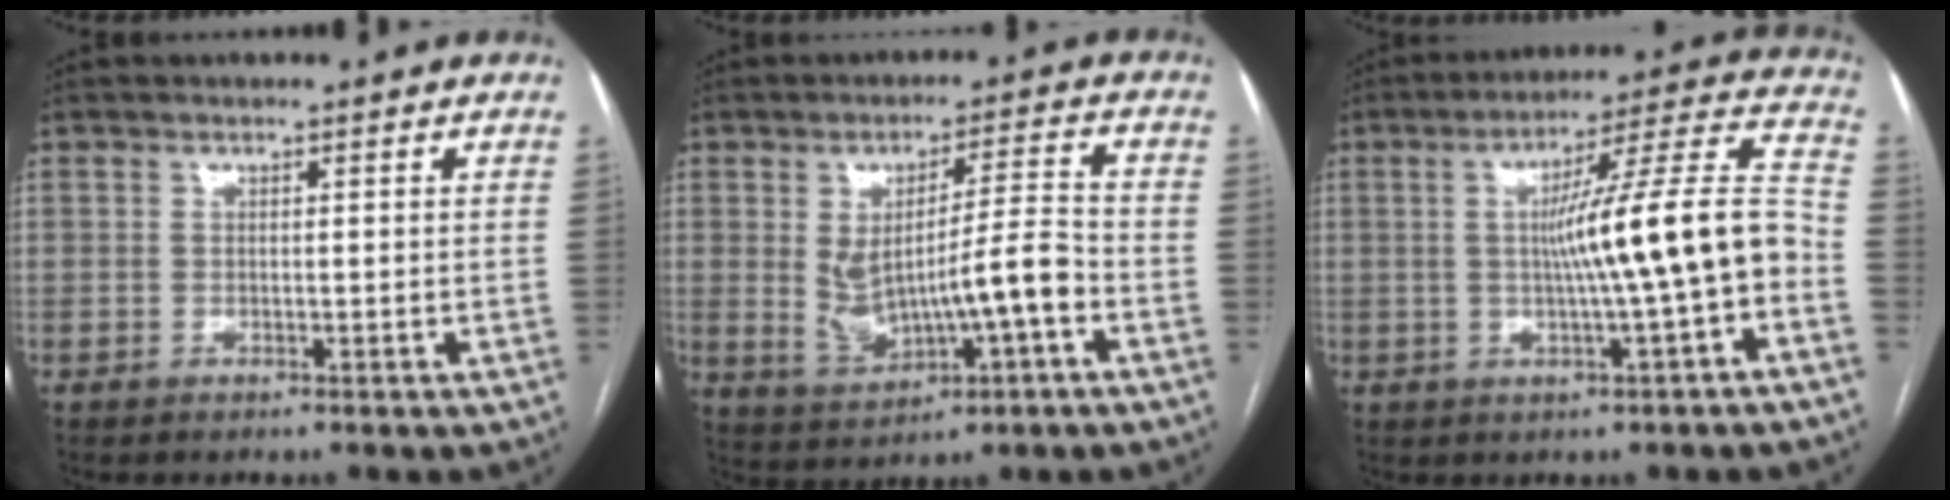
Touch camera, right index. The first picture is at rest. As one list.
[{"total": 10.4, "force": [-1.7, 2.0, 10.1], "torque": [-0.181, 0.011, -0.014]}, {"total": 14.0, "force": [-2.2, -0.3, 13.8], "torque": [-0.205, 0.021, -0.035]}]